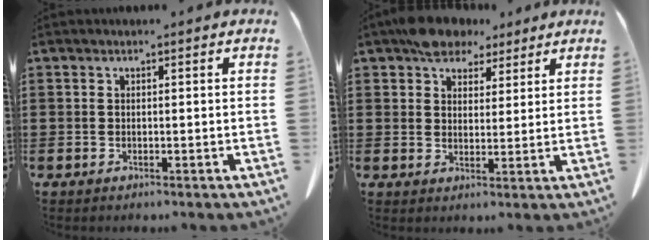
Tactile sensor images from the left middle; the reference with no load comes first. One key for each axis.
{"total": 6.2, "fx": 4.9, "fy": 3.3, "fz": 1.6, "tx": -0.043, "ty": 0.001, "tz": 0.094}